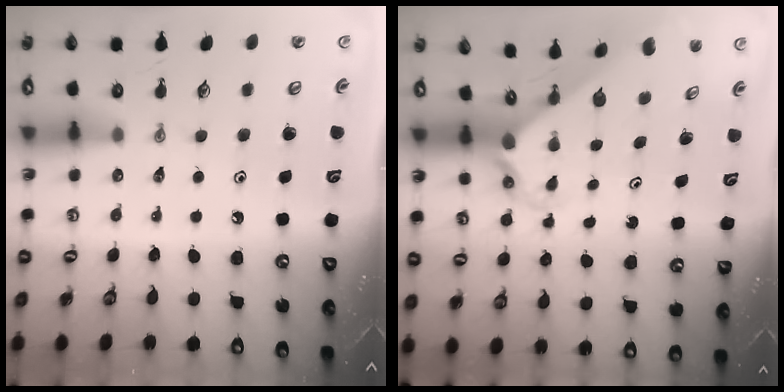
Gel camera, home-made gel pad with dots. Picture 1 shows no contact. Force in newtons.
{"total": 2.3, "press": 2.3, "slide": 0.1}